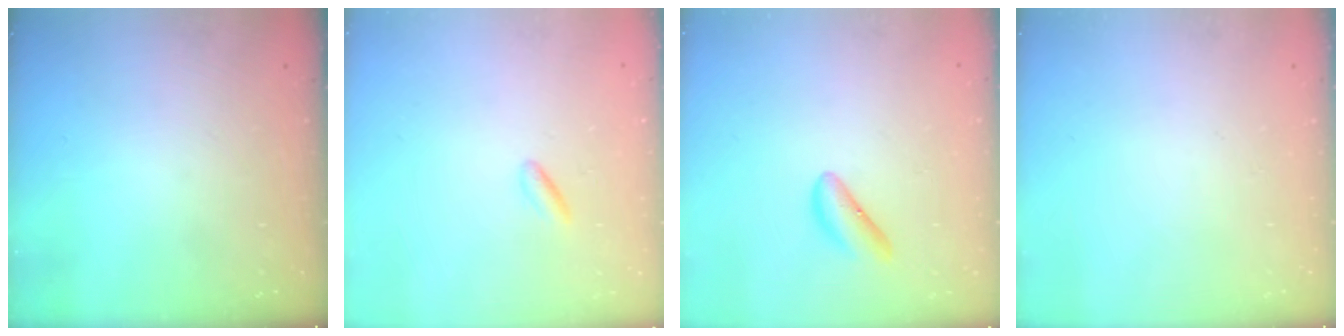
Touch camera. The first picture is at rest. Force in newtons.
{"total": 1.4, "press": 1.3, "slide": 0.7}
{"total": 6.2, "press": 6.1, "slide": 0.5}
{"total": 0.0}